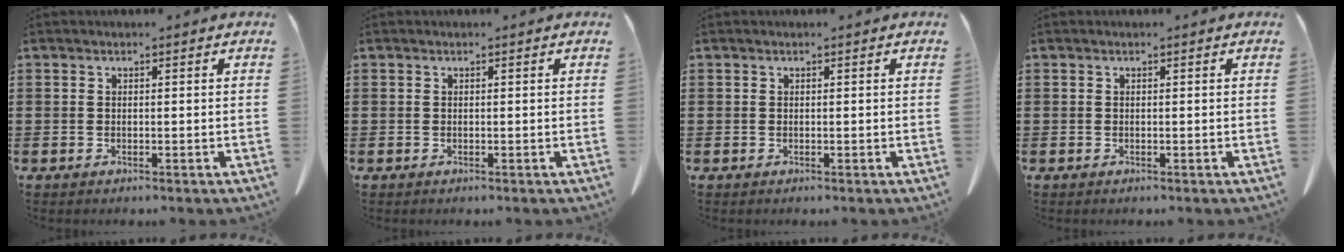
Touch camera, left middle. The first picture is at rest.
{"total": 0.0}
{"total": 0.0}
{"total": 0.0}